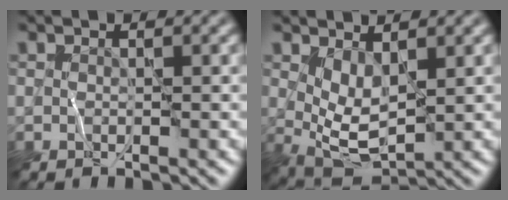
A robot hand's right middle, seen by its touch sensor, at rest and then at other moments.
{"total": 3.6, "force": [1.3, 1.6, 2.9], "torque": [-0.061, -0.013, 0.031]}